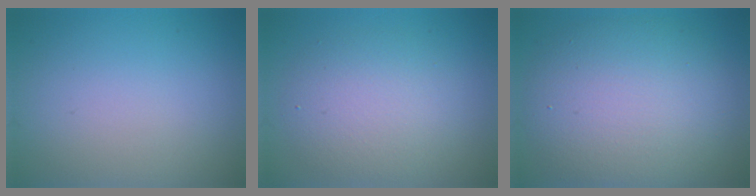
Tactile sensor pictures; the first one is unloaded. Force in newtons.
{"total": 4.7, "press": 4.6, "slide": 0.4}
{"total": 9.0, "press": 9.0, "slide": 0.5}